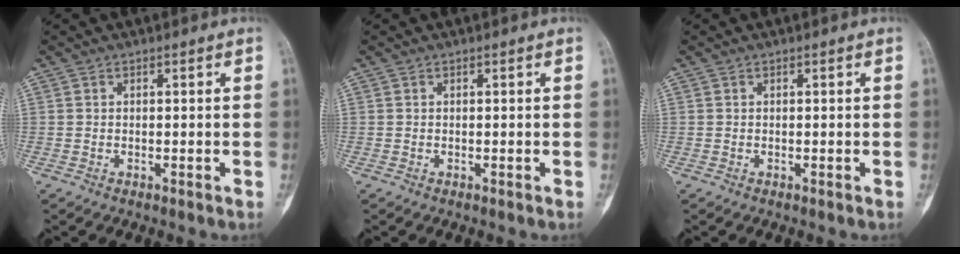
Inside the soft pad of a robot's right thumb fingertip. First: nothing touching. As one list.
[{"total": 0.0}, {"total": 0.0}]